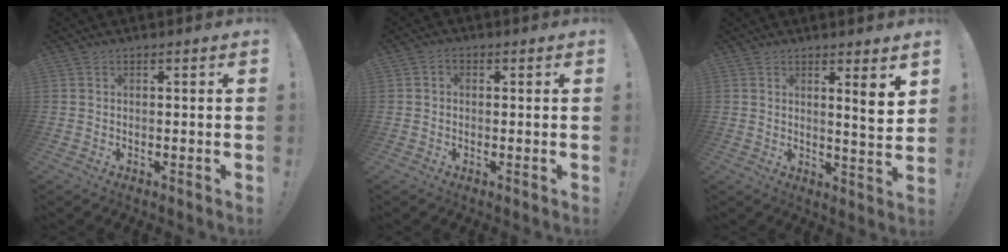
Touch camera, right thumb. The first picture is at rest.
{"total": 1.7, "force": [-0.3, 1.3, 1.1], "torque": [-0.021, 0.008, -0.006]}
{"total": 6.0, "force": [3.0, 0.1, 5.2], "torque": [-0.054, -0.031, 0.039]}